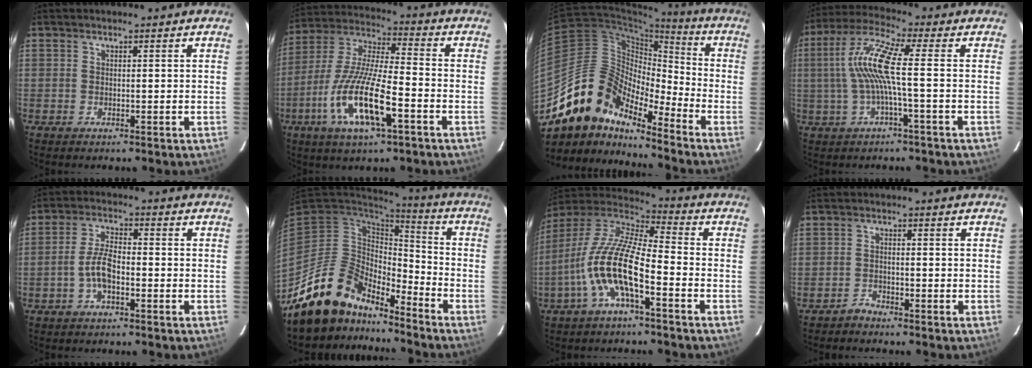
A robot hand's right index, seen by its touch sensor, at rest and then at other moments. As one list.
[{"total": 16.7, "force": [-6.8, 3.9, 14.7], "torque": [-0.307, -0.018, -0.134]}, {"total": 15.5, "force": [-13.0, 6.1, 5.9], "torque": [-0.102, 0.016, -0.256]}, {"total": 9.5, "force": [-0.6, 0.0, 9.5], "torque": [-0.192, 0.007, -0.009]}, {"total": 5.7, "force": [-2.1, 2.2, 4.8], "torque": [-0.104, 0.011, -0.040]}, {"total": 15.6, "force": [-13.4, 6.5, 4.6], "torque": [-0.112, 0.010, -0.237]}, {"total": 14.6, "force": [-5.6, 3.7, 12.9], "torque": [-0.257, -0.002, -0.113]}, {"total": 1.8, "force": [-1.7, 0.5, -0.1], "torque": [0.002, 0.004, -0.035]}]